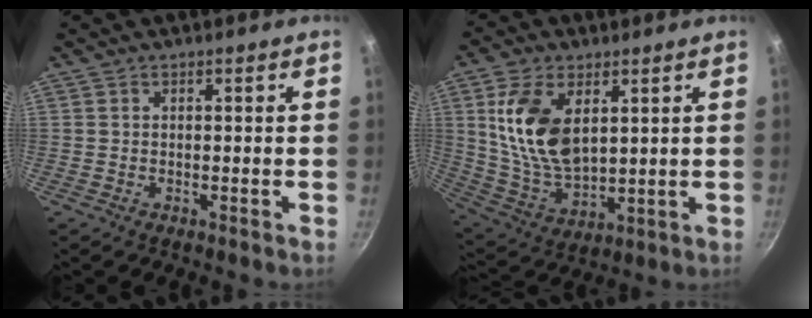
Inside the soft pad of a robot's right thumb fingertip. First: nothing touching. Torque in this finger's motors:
{"motor_torque": [-1.34, 1.86, 1.47, 0.31, 0.17]}